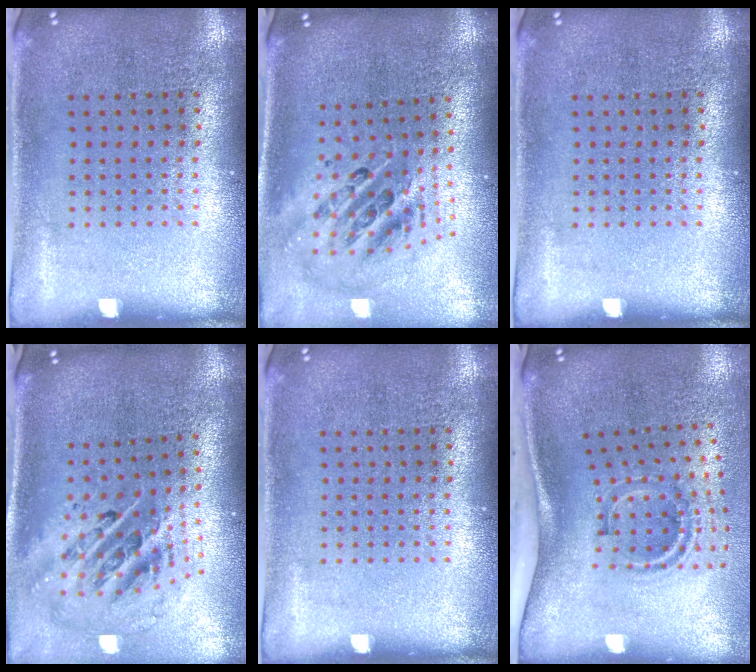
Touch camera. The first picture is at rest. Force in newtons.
{"total": 2.5, "press": 1.7, "slide": 1.8}
{"total": 0.0}
{"total": 2.8, "press": 1.9, "slide": 2.1}
{"total": 0.0}
{"total": 2.0, "press": 1.3, "slide": 1.6}